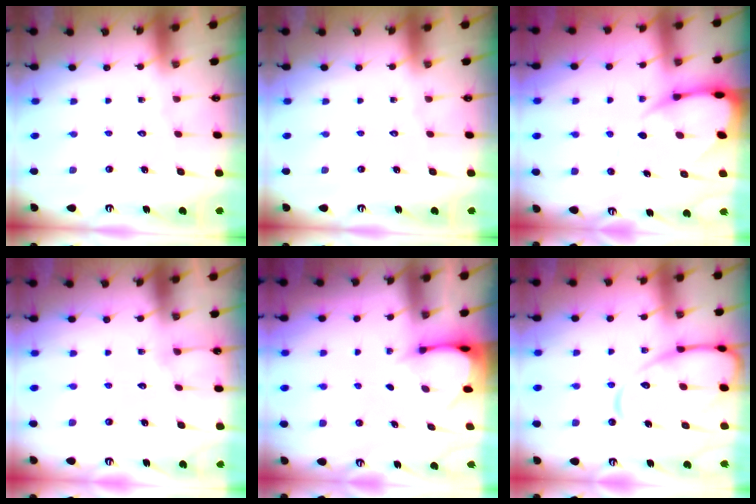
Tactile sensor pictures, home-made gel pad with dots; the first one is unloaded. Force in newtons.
{"total": 0.0}
{"total": 8.7, "press": 8.6, "slide": 1.0}
{"total": 3.9, "press": 3.9, "slide": 0.5}
{"total": 3.1, "press": 3.1, "slide": 0.2}
{"total": 14.1, "press": 14.0, "slide": 1.5}